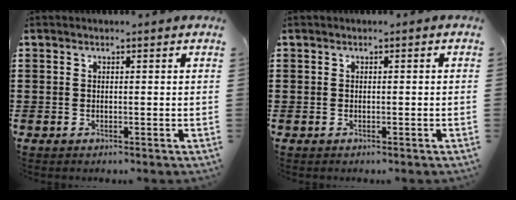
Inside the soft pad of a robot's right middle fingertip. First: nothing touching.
{"total": 0.0}